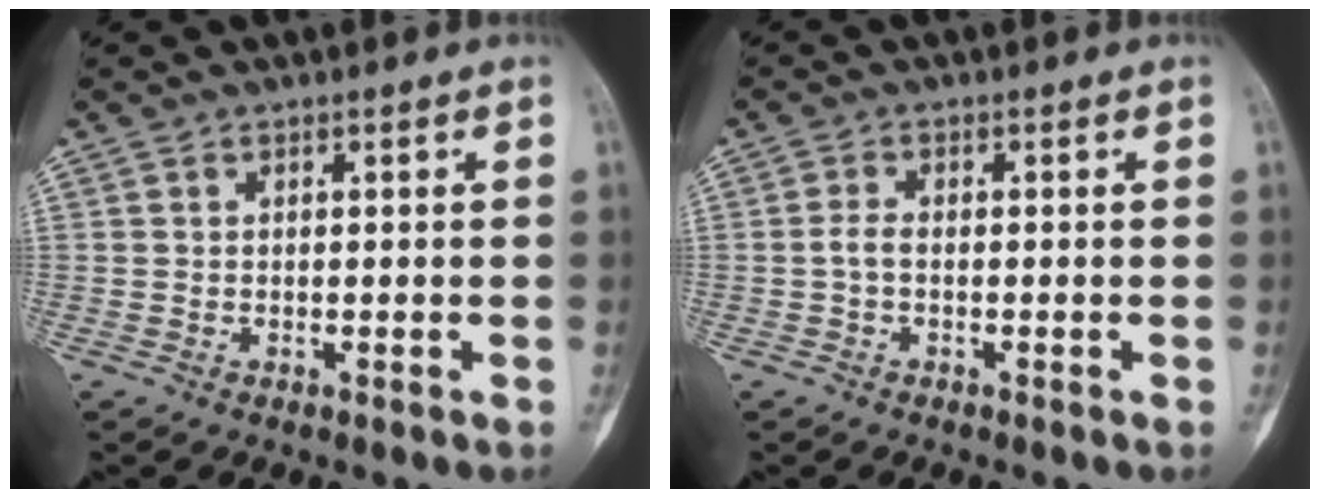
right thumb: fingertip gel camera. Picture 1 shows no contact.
{"total": 1.7, "force": [-0.4, 0.8, 1.5], "torque": [-0.031, 0.002, -0.012]}